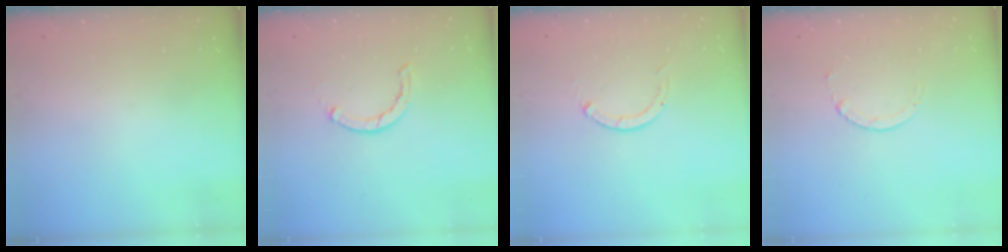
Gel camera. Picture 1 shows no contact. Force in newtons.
{"total": 1.2, "press": 1.2, "slide": 0.2}
{"total": 0.0}
{"total": 1.7, "press": 1.7, "slide": 0.2}